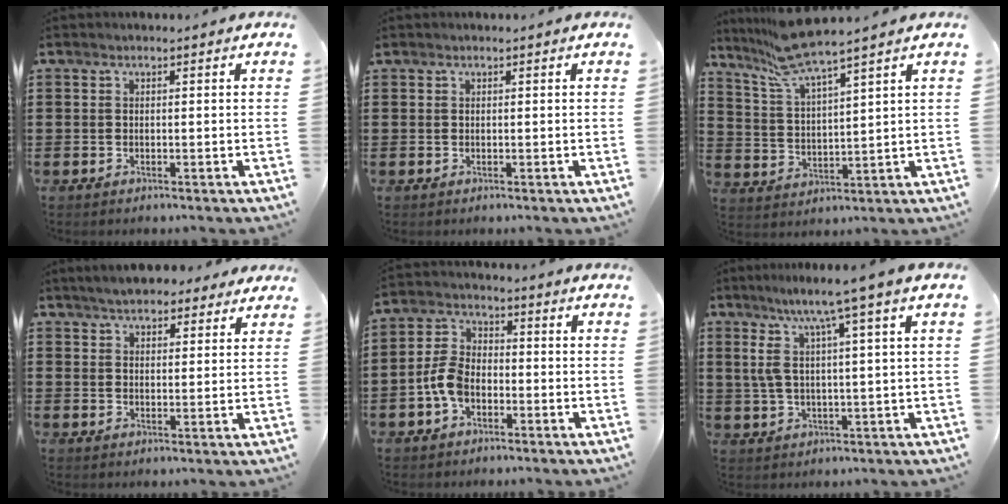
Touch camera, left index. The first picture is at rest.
{"total": 0.0}
{"total": 8.0, "force": [6.9, 0.2, 4.2], "torque": [-0.105, -0.023, 0.124]}
{"total": 4.7, "force": [4.1, 1.7, 1.4], "torque": [-0.039, 0.001, 0.078]}
{"total": 5.8, "force": [-2.2, 3.7, 3.9], "torque": [-0.104, 0.003, -0.048]}
{"total": 7.6, "force": [3.9, 0.0, 6.5], "torque": [-0.137, -0.011, 0.060]}